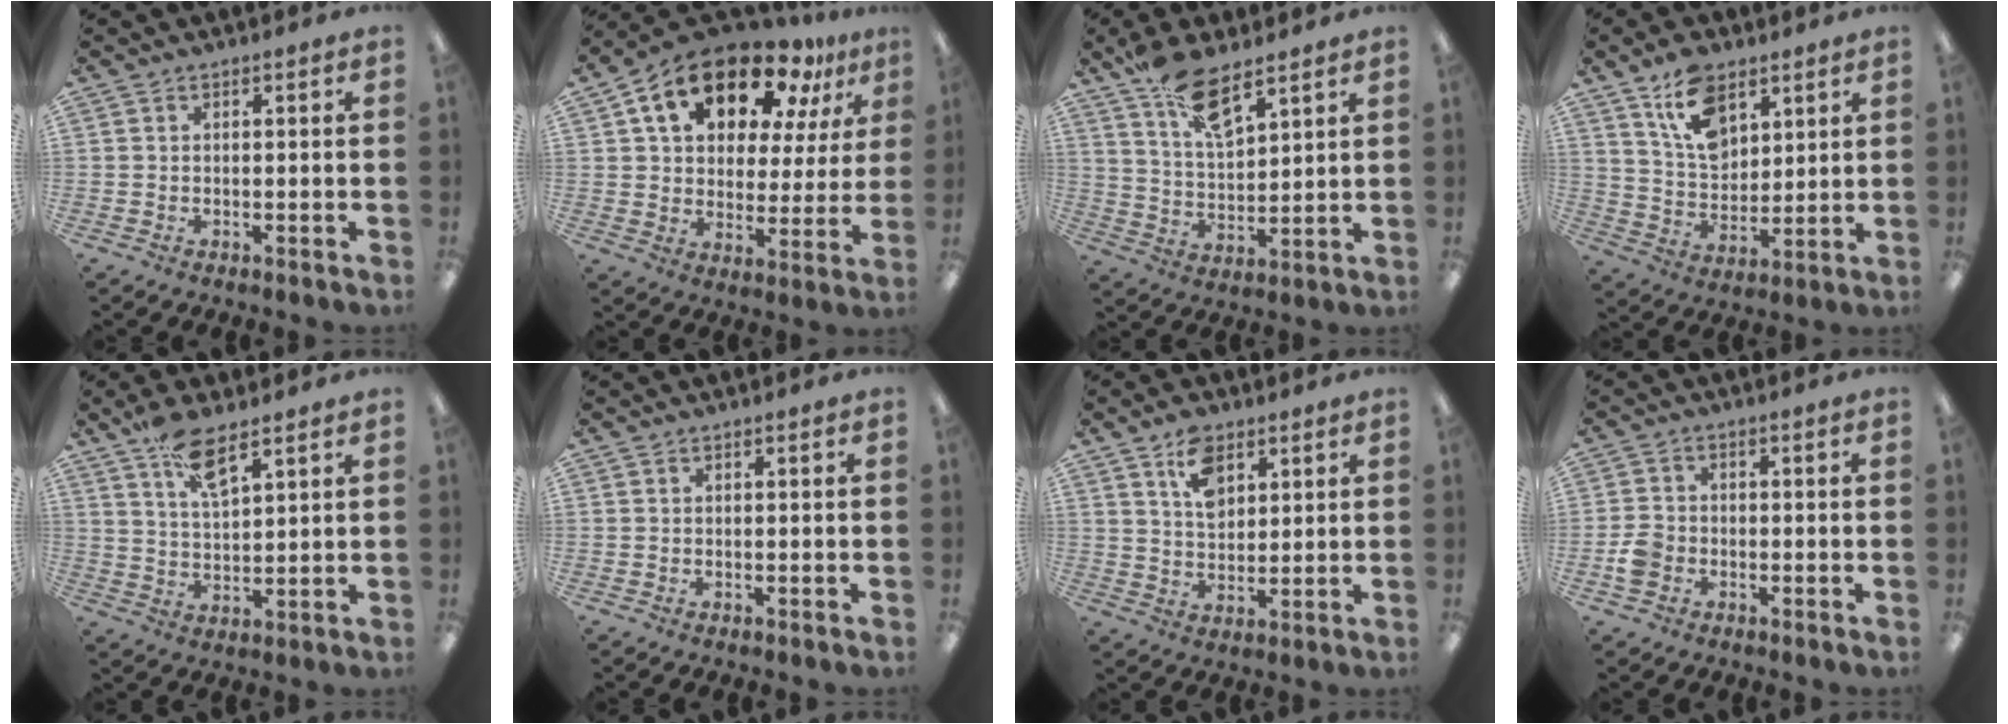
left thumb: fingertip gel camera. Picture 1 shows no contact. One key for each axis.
{"total": 17.9, "fx": 11.8, "fy": 9.6, "fz": 9.4, "tx": -0.168, "ty": -0.055, "tz": 0.206}
{"total": 12.2, "fx": 9.1, "fy": 4.5, "fz": 6.8, "tx": -0.123, "ty": -0.044, "tz": 0.164}
{"total": 12.5, "fx": 7.5, "fy": 7.5, "fz": 6.5, "tx": -0.109, "ty": -0.026, "tz": 0.140}
{"total": 9.4, "fx": 6.6, "fy": 3.3, "fz": 5.8, "tx": -0.105, "ty": -0.027, "tz": 0.117}
{"total": 0.0}
{"total": 8.1, "fx": 4.5, "fy": 5.1, "fz": 4.4, "tx": -0.069, "ty": -0.008, "tz": 0.080}
{"total": 4.3, "fx": -1.6, "fy": 3.4, "fz": 2.2, "tx": -0.041, "ty": 0.008, "tz": -0.030}